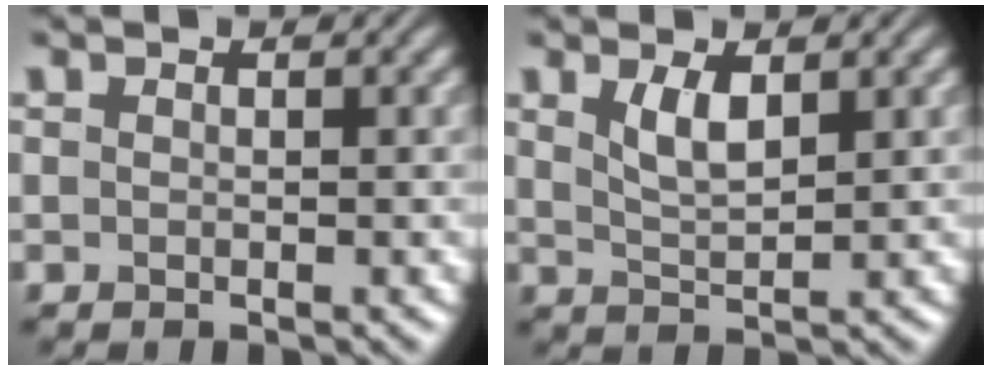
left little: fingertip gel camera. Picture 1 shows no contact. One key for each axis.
{"total": 2.6, "fx": 1.4, "fy": 0.9, "fz": 2.0, "tx": -0.043, "ty": -0.005, "tz": 0.030}